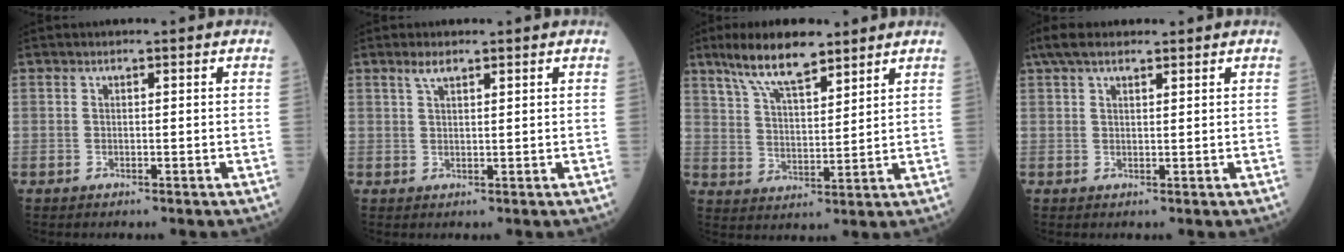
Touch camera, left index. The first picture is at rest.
{"total": 1.9, "force": [1.4, 0.5, 1.2], "torque": [-0.031, 0.006, 0.032]}
{"total": 10.4, "force": [7.8, 2.8, 6.3], "torque": [-0.125, 0.012, 0.145]}
{"total": 6.0, "force": [4.6, 1.8, 3.3], "torque": [-0.065, 0.033, 0.086]}